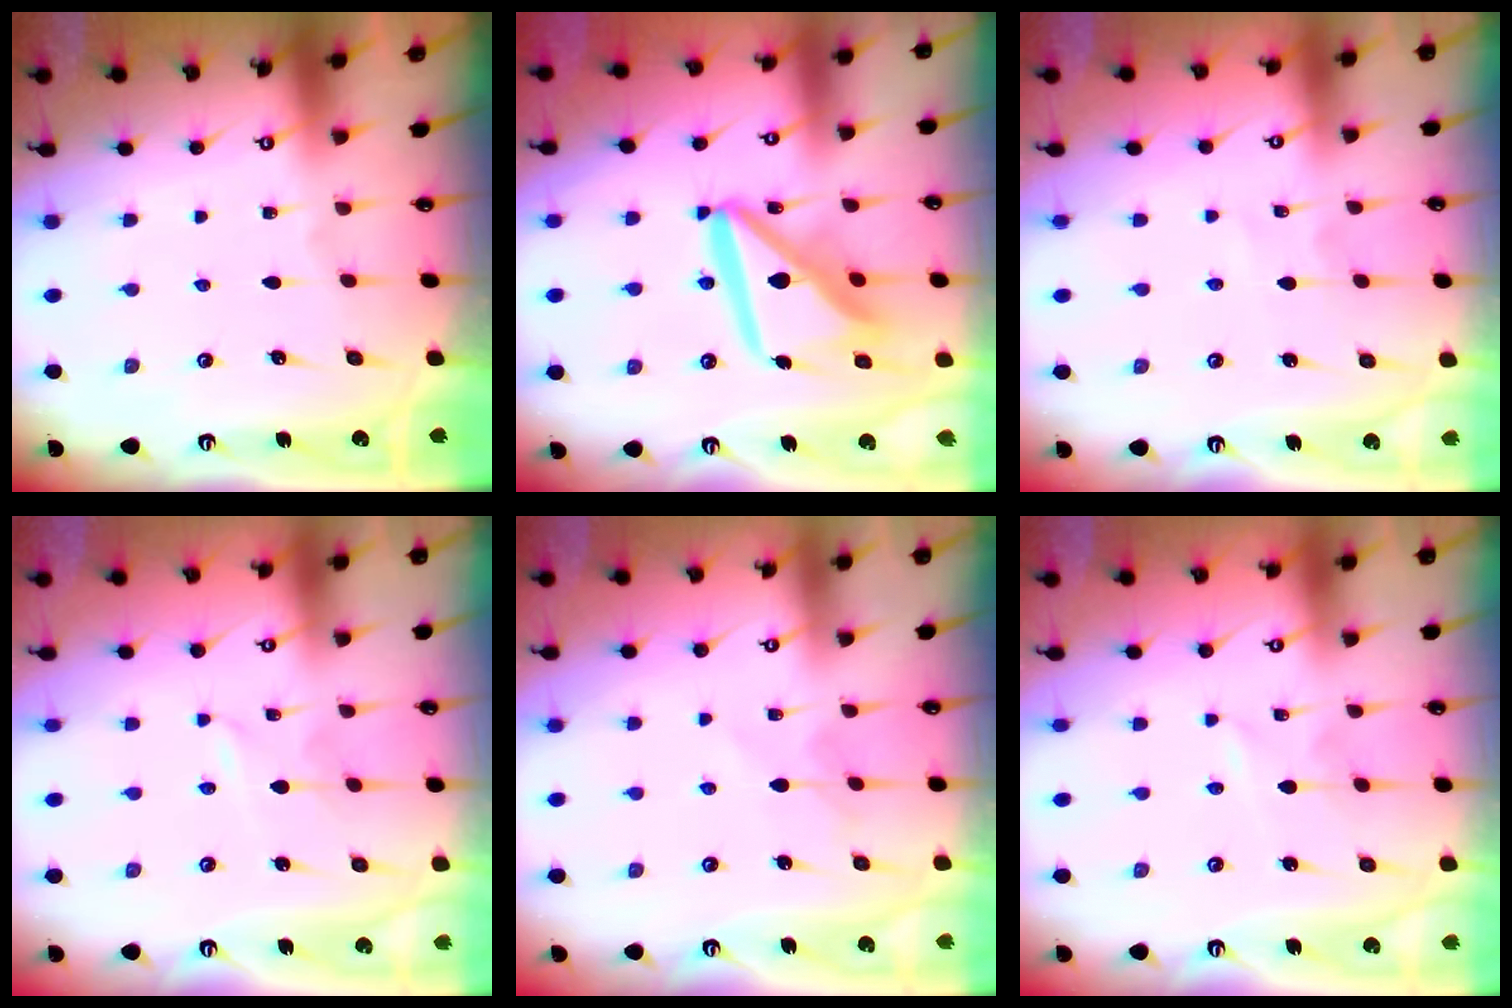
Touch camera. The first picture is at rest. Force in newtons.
{"total": 15.4, "press": 15.3, "slide": 1.8}
{"total": 2.1, "press": 2.0, "slide": 0.3}
{"total": 1.1, "press": 1.1, "slide": 0.1}
{"total": 4.9, "press": 4.9, "slide": 0.6}
{"total": 1.7, "press": 1.7, "slide": 0.3}